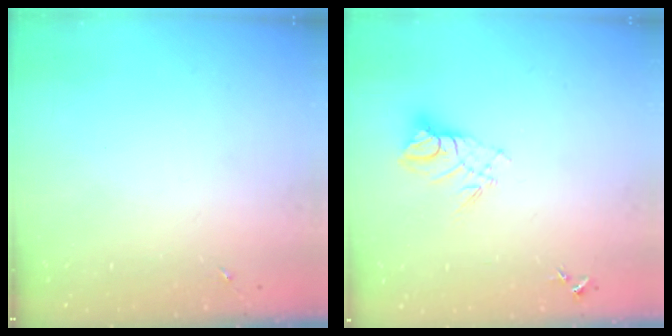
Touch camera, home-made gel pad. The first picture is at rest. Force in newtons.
{"total": 8.8, "press": 8.7, "slide": 0.7}